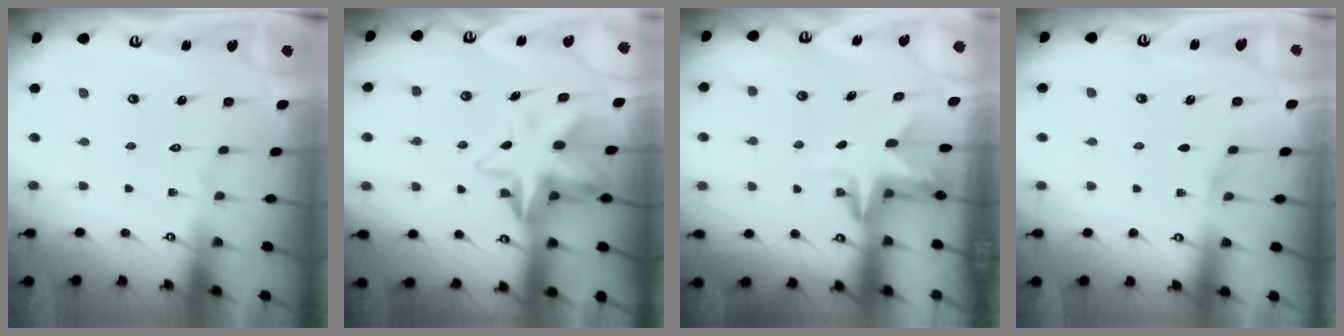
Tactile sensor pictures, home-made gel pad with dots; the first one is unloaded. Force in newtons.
{"total": 10.6, "press": 10.4, "slide": 1.8}
{"total": 3.2, "press": 3.2, "slide": 0.3}
{"total": 3.7, "press": 2.9, "slide": 2.3}